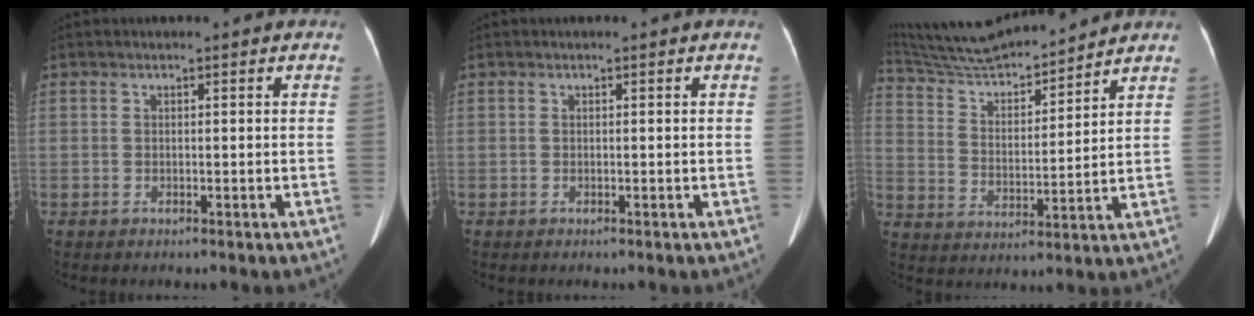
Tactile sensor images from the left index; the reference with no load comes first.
{"total": 0.0}
{"total": 16.7, "force": [15.7, 1.3, 5.5], "torque": [-0.104, 0.009, 0.274]}